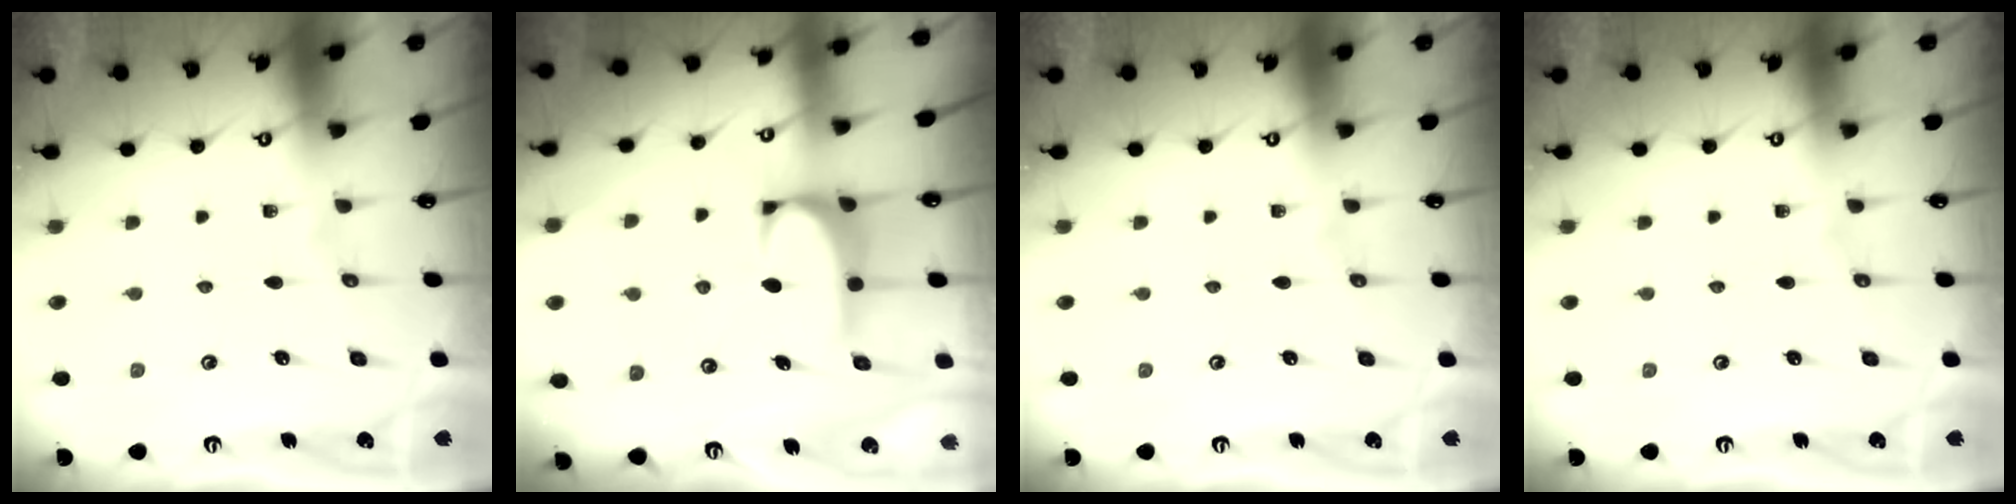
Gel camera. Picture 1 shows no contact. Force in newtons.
{"total": 0.8, "press": 0.6, "slide": 0.5}
{"total": 0.0}
{"total": 0.0}